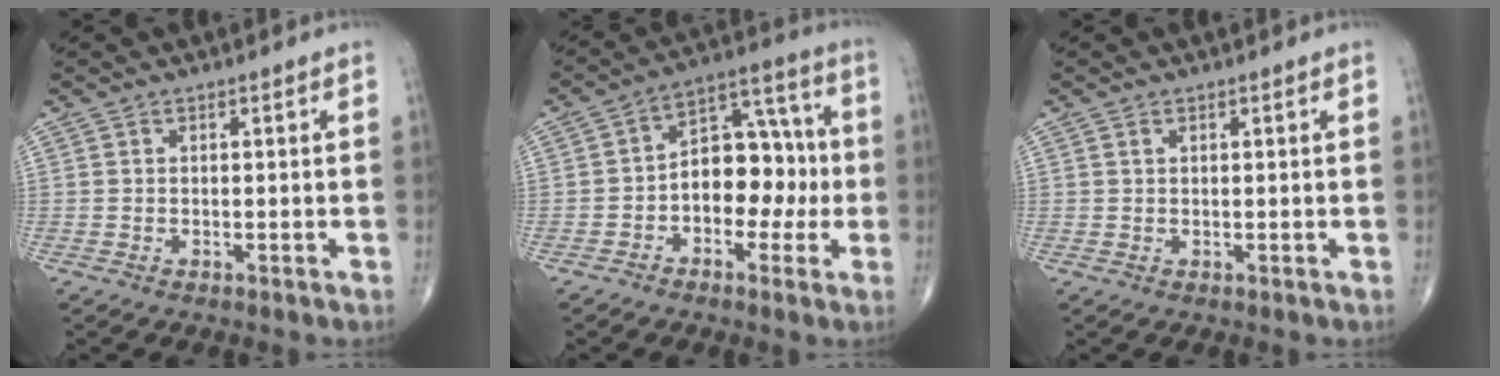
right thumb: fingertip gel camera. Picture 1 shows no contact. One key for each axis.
{"total": 12.3, "fx": -1.8, "fy": 8.2, "fz": 9.0, "tx": -0.095, "ty": 0.047, "tz": -0.039}
{"total": 0.6, "fx": 0.3, "fy": 0.3, "fz": 0.3, "tx": -0.007, "ty": 0.002, "tz": 0.007}